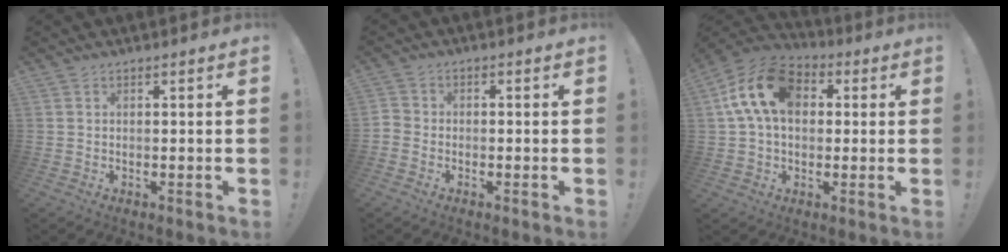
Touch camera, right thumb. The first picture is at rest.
{"total": 2.3, "force": [-1.6, 1.5, 0.8], "torque": [-0.017, 0.005, -0.033]}
{"total": 16.7, "force": [3.8, 11.3, 11.7], "torque": [-0.210, 0.016, 0.070]}